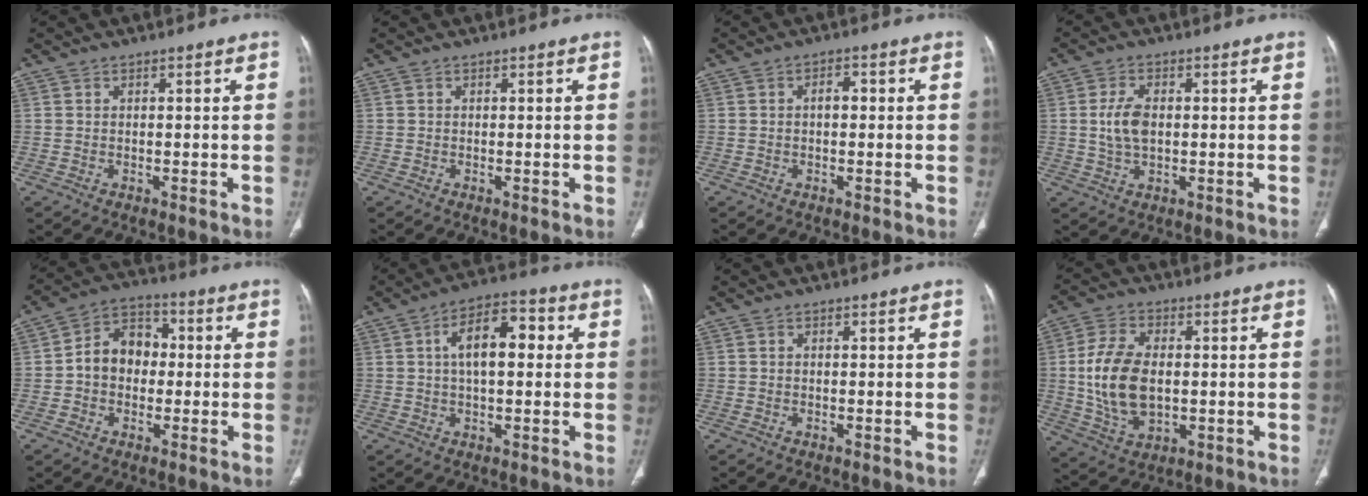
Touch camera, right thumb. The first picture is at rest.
{"total": 0.0}
{"total": 2.3, "force": [0.0, 1.3, 1.9], "torque": [-0.025, 0.010, -0.002]}
{"total": 5.8, "force": [0.3, 3.3, 4.8], "torque": [-0.098, 0.002, 0.007]}
{"total": 9.5, "force": [-0.1, 7.4, 6.0], "torque": [-0.074, 0.030, -0.014]}
{"total": 10.5, "force": [1.8, 5.2, 8.9], "torque": [-0.132, 0.024, 0.023]}
{"total": 0.0}
{"total": 13.6, "force": [0.1, 8.3, 10.8], "torque": [-0.209, -0.002, 0.009]}